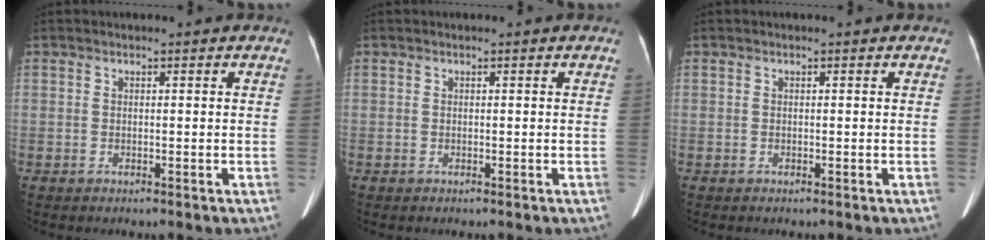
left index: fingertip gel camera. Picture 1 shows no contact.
{"total": 0.0}
{"total": 0.0}